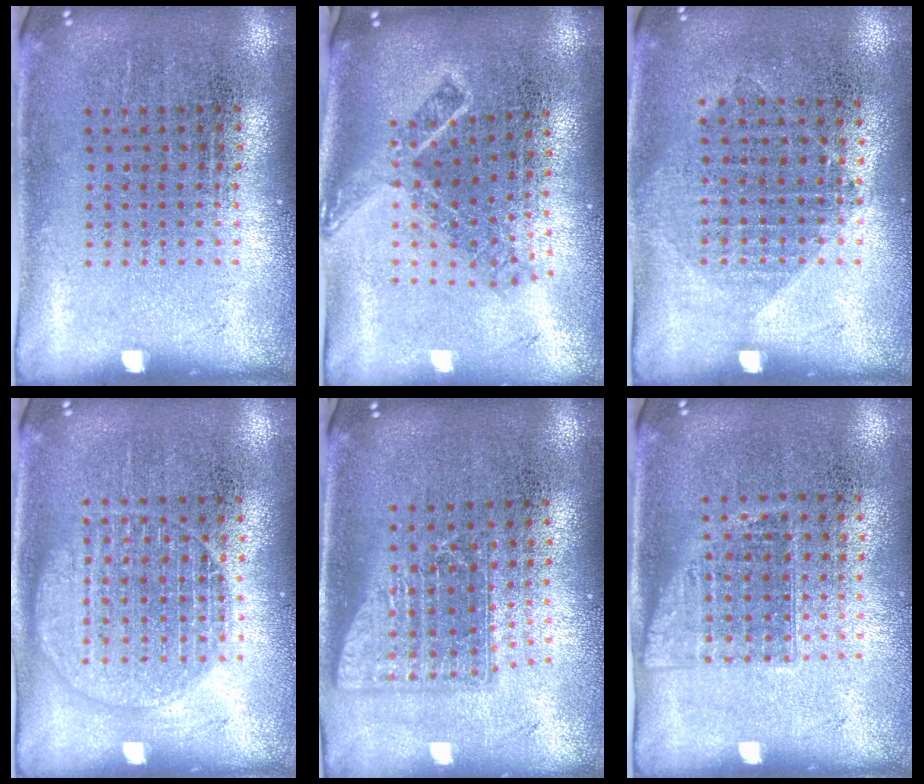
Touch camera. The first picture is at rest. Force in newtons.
{"total": 2.0, "press": 1.4, "slide": 1.4}
{"total": 1.1, "press": 0.9, "slide": 0.5}
{"total": 1.4, "press": 1.4, "slide": 0.2}
{"total": 1.6, "press": 1.2, "slide": 1.0}
{"total": 1.1, "press": 0.9, "slide": 0.6}